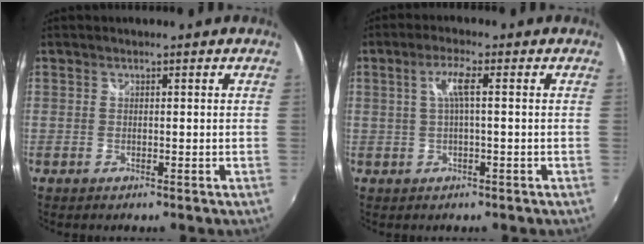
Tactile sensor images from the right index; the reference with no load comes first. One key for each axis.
{"total": 3.6, "fx": 0.4, "fy": 0.0, "fz": 3.6, "tx": -0.071, "ty": 0.005, "tz": 0.008}